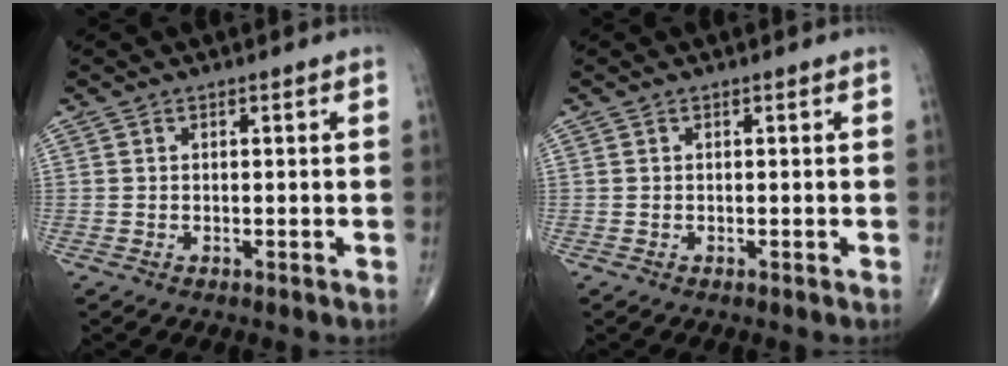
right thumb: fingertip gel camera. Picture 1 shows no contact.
{"total": 0.0}